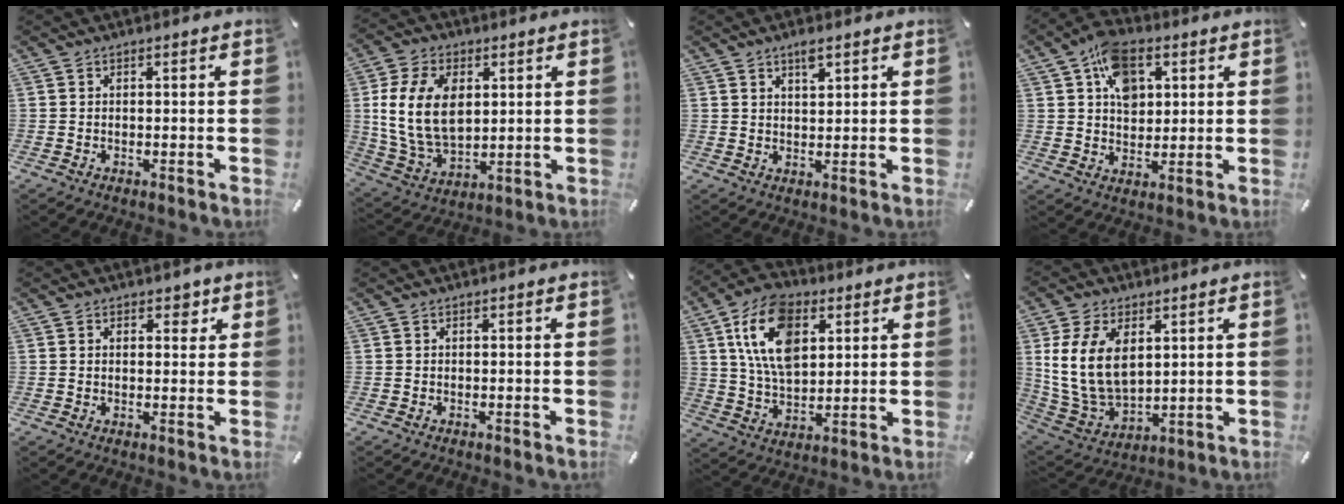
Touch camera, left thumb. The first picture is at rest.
{"total": 14.8, "force": [2.7, 10.2, 10.3], "torque": [-0.228, 0.006, 0.046]}
{"total": 3.3, "force": [2.1, 1.5, 2.1], "torque": [-0.028, -0.004, 0.034]}
{"total": 10.4, "force": [4.2, 7.5, 5.9], "torque": [-0.098, -0.001, 0.077]}
{"total": 2.9, "force": [1.4, 2.0, 1.5], "torque": [-0.010, -0.002, 0.017]}
{"total": 0.0}
{"total": 15.6, "force": [6.1, 9.5, 10.8], "torque": [-0.220, -0.005, 0.107]}
{"total": 13.6, "force": [4.0, 9.4, 9.0], "torque": [-0.202, -0.007, 0.073]}